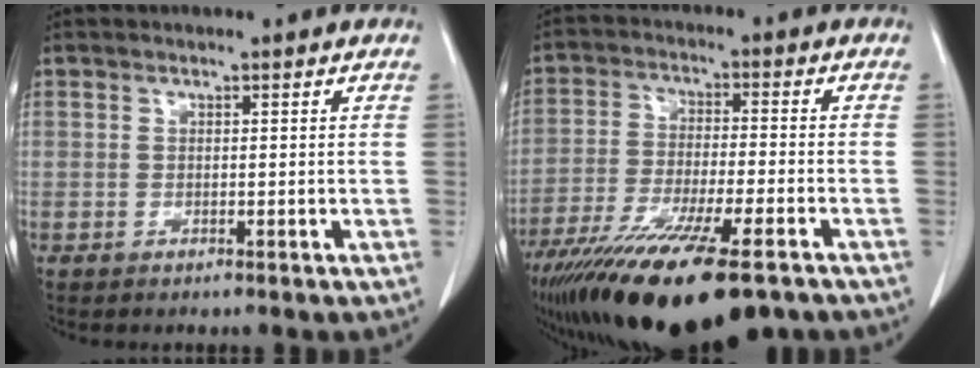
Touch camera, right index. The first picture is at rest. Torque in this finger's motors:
{"motor_torque": [1.28, -0.86, 1.05, 0.21]}